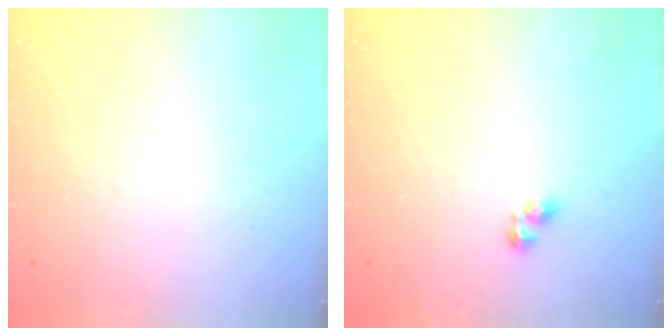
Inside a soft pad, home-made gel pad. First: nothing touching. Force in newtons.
{"total": 3.6, "press": 3.6, "slide": 0.5}